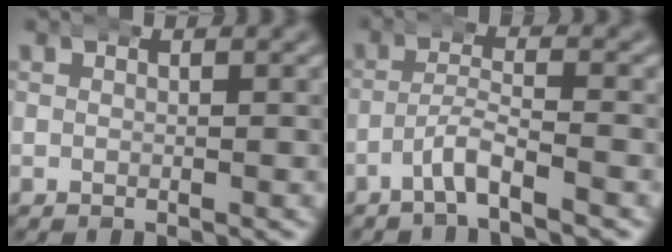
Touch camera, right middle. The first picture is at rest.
{"total": 2.8, "force": [-2.3, 0.2, 1.7], "torque": [-0.024, 0.007, -0.046]}